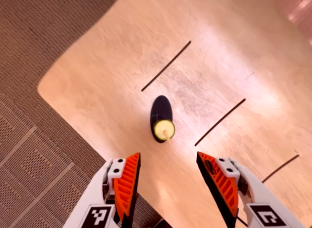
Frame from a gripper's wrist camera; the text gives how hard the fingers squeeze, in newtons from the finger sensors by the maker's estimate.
{"total": 0.6, "left": 0.4, "right": 0.7}